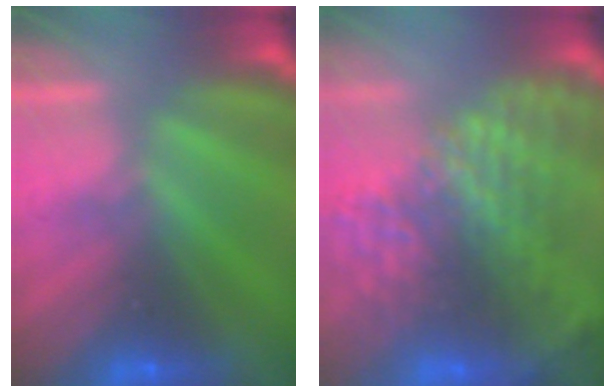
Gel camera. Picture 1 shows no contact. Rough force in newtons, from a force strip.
{"total": 12.7}